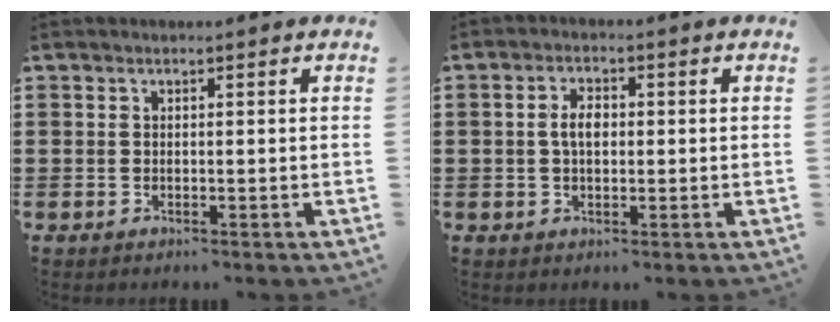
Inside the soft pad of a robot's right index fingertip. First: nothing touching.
{"total": 3.4, "force": [0.2, 1.8, 2.8], "torque": [-0.056, 0.008, 0.001]}